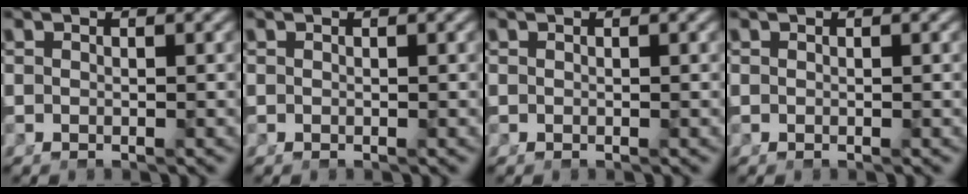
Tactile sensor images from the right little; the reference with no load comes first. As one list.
[{"total": 0.0}, {"total": 0.0}, {"total": 0.0}]